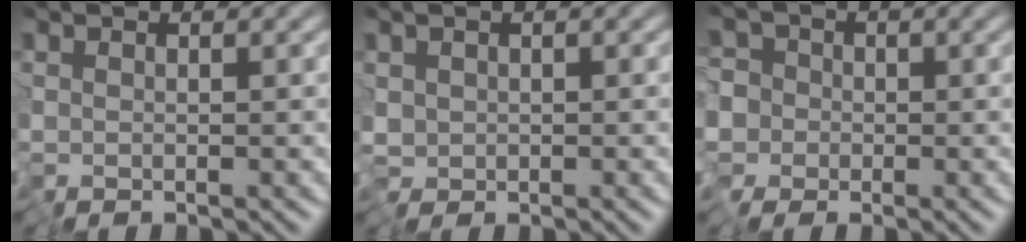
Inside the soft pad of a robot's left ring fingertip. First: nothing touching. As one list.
[{"total": 1.2, "force": [-0.1, 1.0, 0.6], "torque": [-0.016, -0.001, -0.003]}, {"total": 4.2, "force": [-0.1, 4.1, 1.0], "torque": [-0.014, 0.014, -0.022]}]